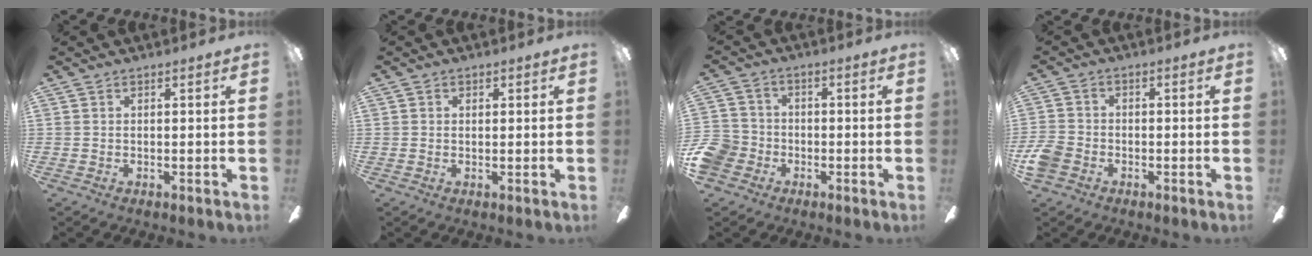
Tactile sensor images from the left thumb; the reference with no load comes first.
{"total": 0.9, "force": [0.2, 0.8, 0.4], "torque": [0.001, 0.001, 0.000]}
{"total": 7.9, "force": [-3.4, 6.5, 2.8], "torque": [-0.077, 0.035, -0.065]}
{"total": 5.9, "force": [-2.8, 4.5, 2.7], "torque": [-0.058, 0.020, -0.051]}